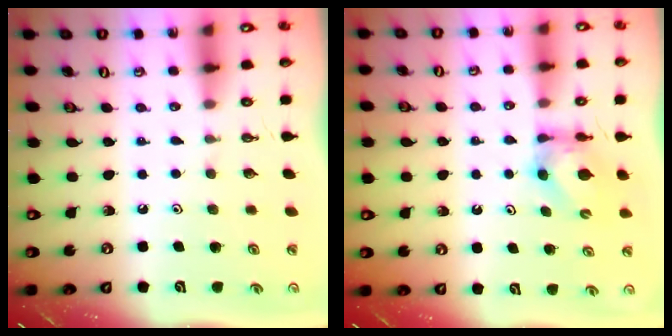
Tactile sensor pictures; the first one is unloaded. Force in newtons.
{"total": 6.1, "press": 6.0, "slide": 0.5}